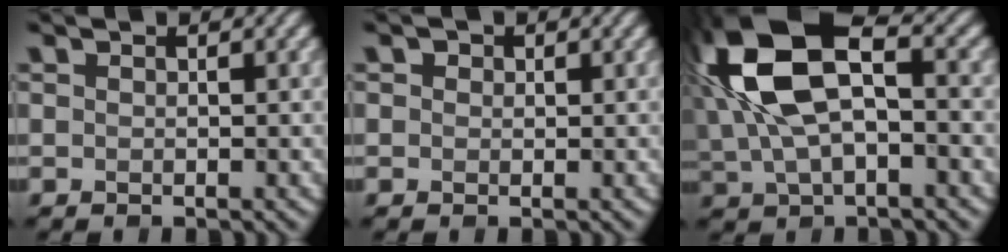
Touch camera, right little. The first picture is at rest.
{"total": 0.8, "force": [0.4, 0.7, 0.3], "torque": [-0.005, -0.001, -0.001]}
{"total": 11.8, "force": [2.2, 6.3, 9.7], "torque": [-0.231, 0.017, 0.038]}